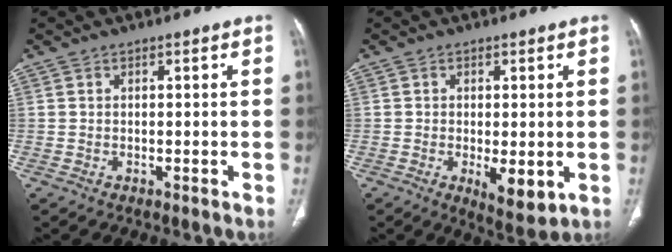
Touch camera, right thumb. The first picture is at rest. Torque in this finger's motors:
{"motor_torque": [0.42, 1.65, -0.01, 0.16, 0.14]}